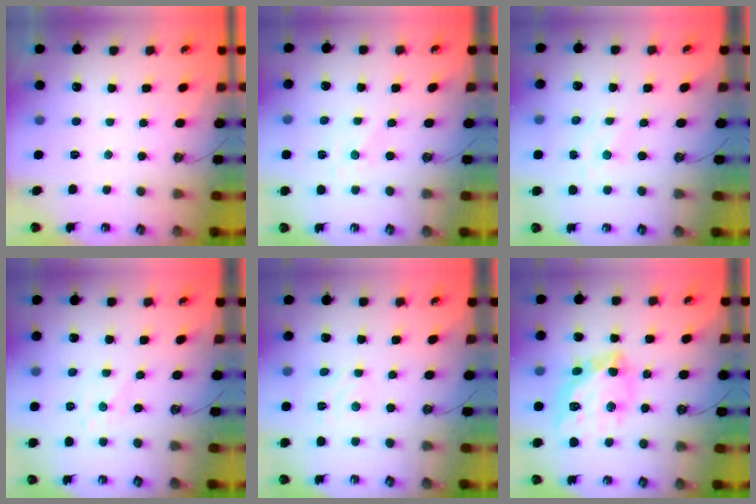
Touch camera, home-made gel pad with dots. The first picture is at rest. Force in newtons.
{"total": 0.0}
{"total": 1.3, "press": 1.3, "slide": 0.2}
{"total": 1.7, "press": 1.6, "slide": 0.2}
{"total": 2.8, "press": 2.8, "slide": 0.4}
{"total": 17.7, "press": 17.6, "slide": 1.7}